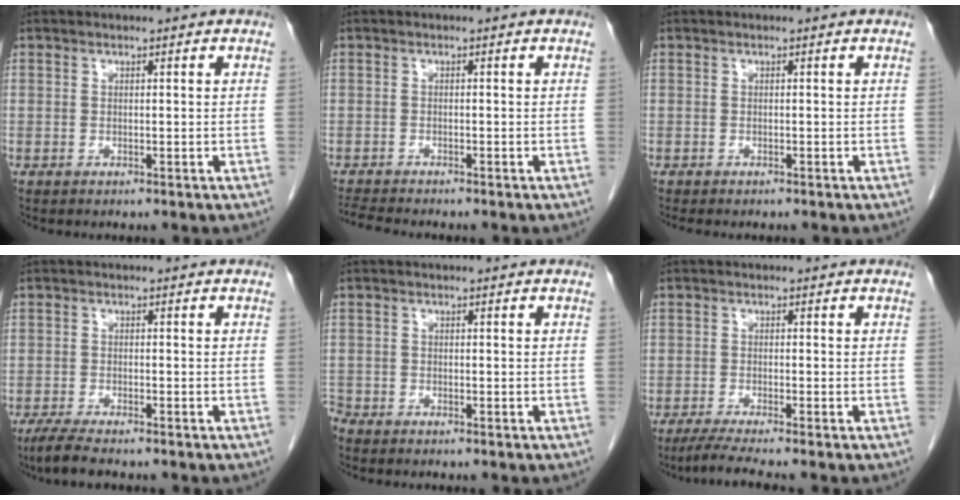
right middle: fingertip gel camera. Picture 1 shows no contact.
{"total": 3.7, "force": [-3.5, -0.2, 1.1], "torque": [-0.025, -0.016, -0.061]}
{"total": 2.7, "force": [-2.4, 0.7, 1.2], "torque": [-0.015, -0.006, -0.027]}
{"total": 4.2, "force": [-3.4, 0.5, 2.5], "torque": [-0.051, -0.012, -0.059]}
{"total": 1.5, "force": [-1.5, 0.2, 0.0], "torque": [0.000, -0.004, -0.027]}
{"total": 4.3, "force": [-3.5, -0.8, 2.5], "torque": [-0.048, -0.017, -0.066]}